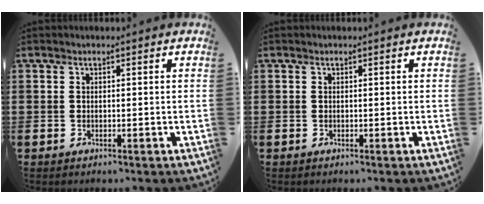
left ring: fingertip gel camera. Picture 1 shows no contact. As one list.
[{"total": 0.0}]